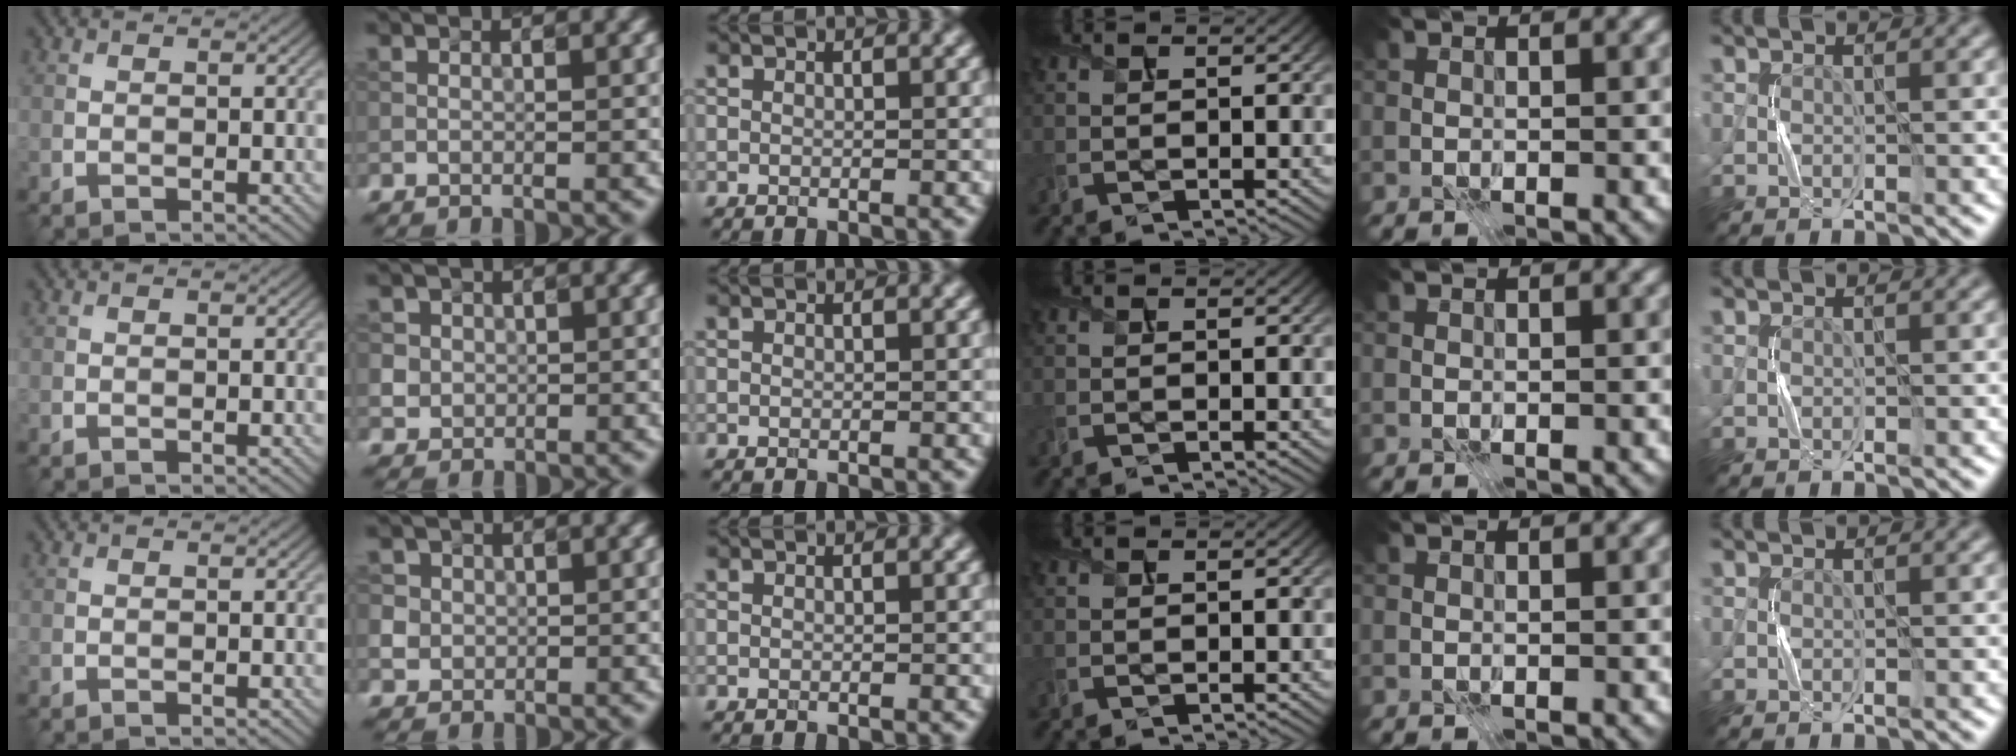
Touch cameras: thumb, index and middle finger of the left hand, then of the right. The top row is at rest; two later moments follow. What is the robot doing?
{"motion": "press", "object": "calculator"}